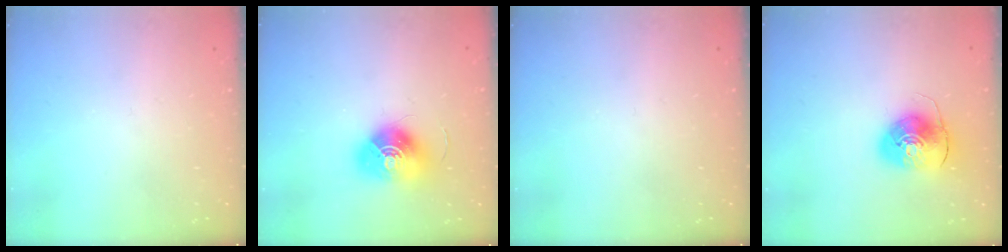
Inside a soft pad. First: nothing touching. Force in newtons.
{"total": 13.5, "press": 13.5, "slide": 0.6}
{"total": 0.0}
{"total": 8.9, "press": 8.7, "slide": 1.5}